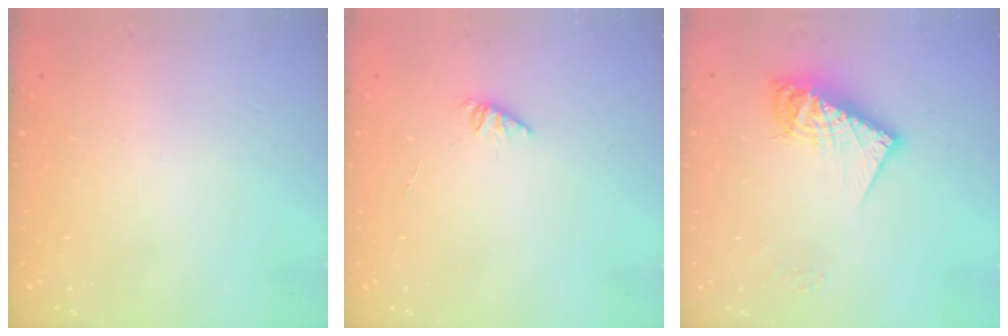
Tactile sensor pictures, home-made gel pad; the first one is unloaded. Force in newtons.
{"total": 1.2, "press": 1.1, "slide": 0.3}
{"total": 13.0, "press": 13.0, "slide": 1.0}